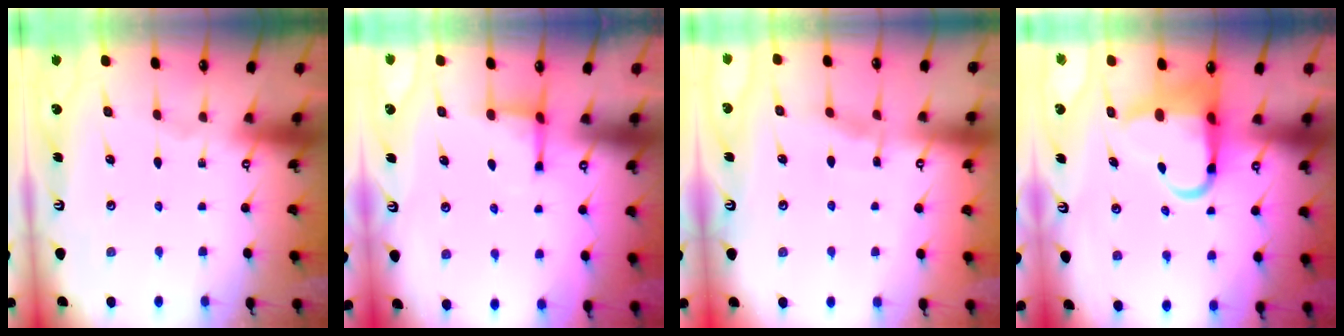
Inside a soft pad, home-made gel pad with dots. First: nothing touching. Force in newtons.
{"total": 2.9, "press": 2.8, "slide": 0.7}
{"total": 4.5, "press": 4.5, "slide": 0.6}
{"total": 8.8, "press": 8.3, "slide": 2.9}